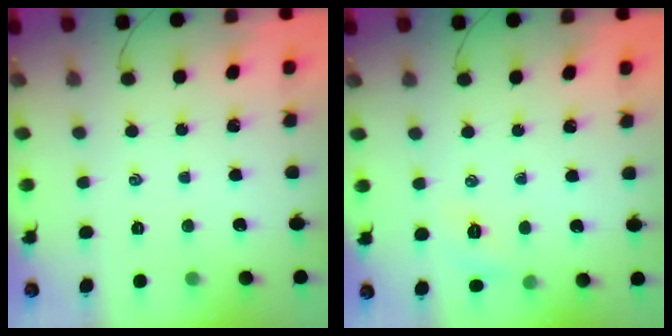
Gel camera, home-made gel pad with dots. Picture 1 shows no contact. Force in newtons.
{"total": 5.6, "press": 5.4, "slide": 1.5}